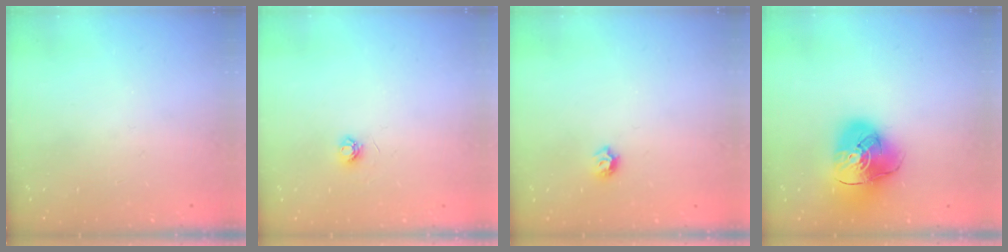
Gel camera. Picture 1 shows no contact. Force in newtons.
{"total": 4.7, "press": 4.6, "slide": 0.6}
{"total": 5.5, "press": 5.4, "slide": 0.7}
{"total": 13.9, "press": 13.8, "slide": 1.7}